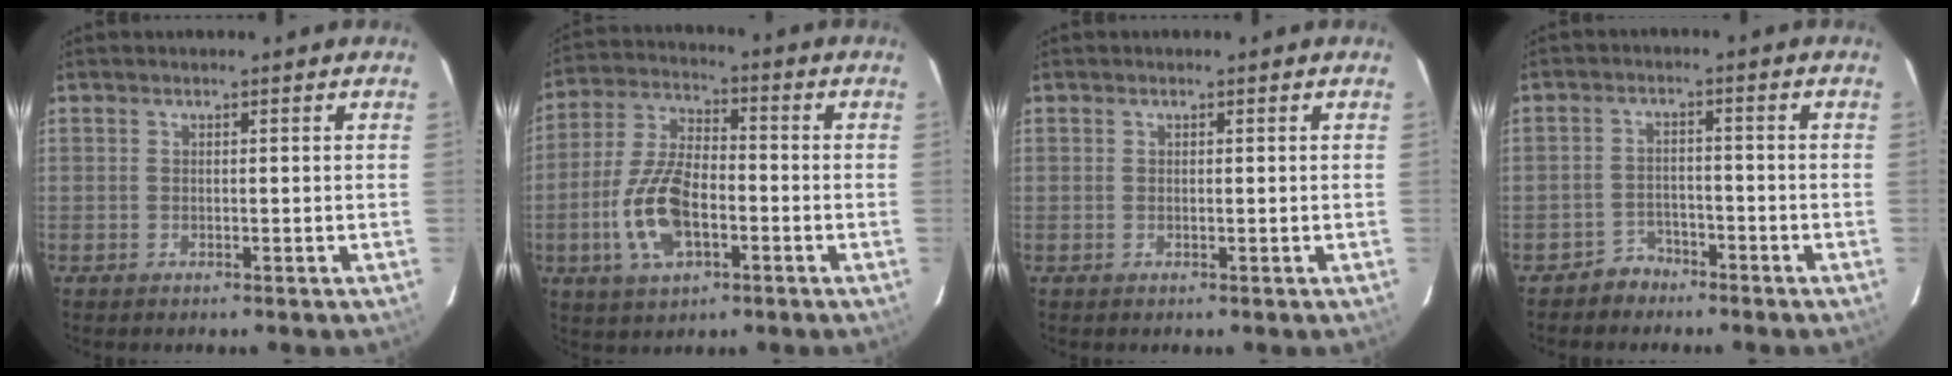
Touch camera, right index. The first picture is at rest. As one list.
[{"total": 12.8, "force": [-4.1, 6.3, 10.4], "torque": [-0.224, 0.005, -0.074]}, {"total": 0.0}, {"total": 3.8, "force": [-3.0, 2.3, 0.0], "torque": [-0.007, 0.015, -0.052]}]